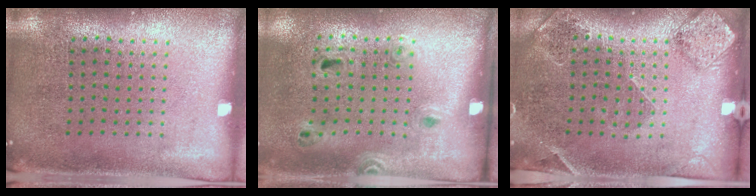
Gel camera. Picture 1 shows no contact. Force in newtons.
{"total": 1.3, "press": 0.8, "slide": 1.1}
{"total": 1.6, "press": 1.5, "slide": 0.3}